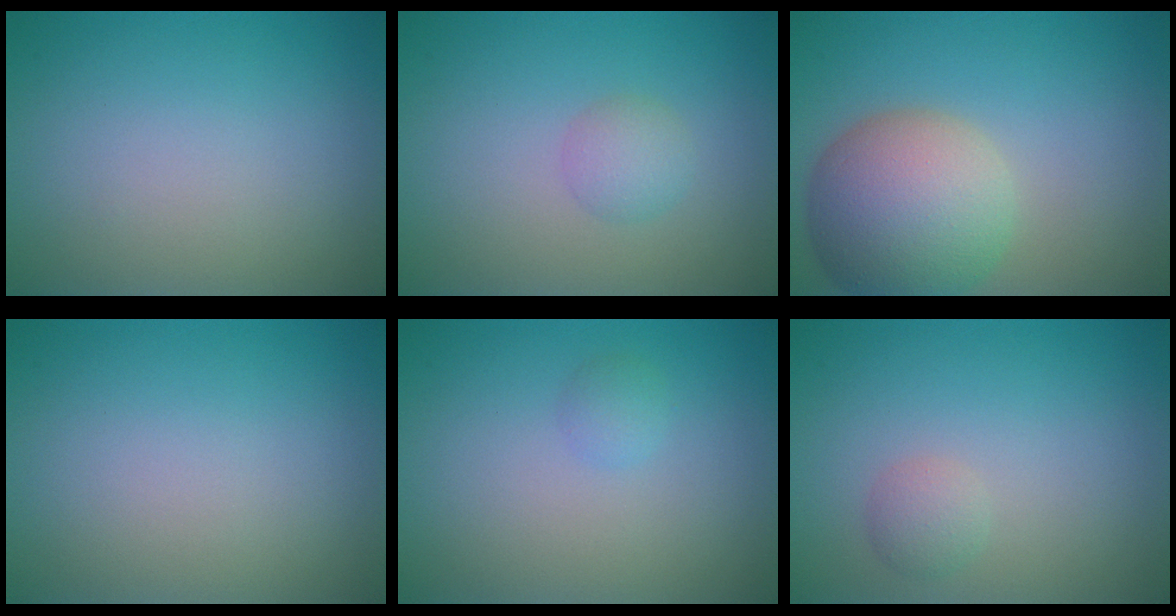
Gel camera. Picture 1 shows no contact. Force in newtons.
{"total": 1.5, "press": 1.5, "slide": 0.0}
{"total": 8.5, "press": 8.5, "slide": 0.7}
{"total": 0.0}
{"total": 0.9, "press": 0.9, "slide": 0.0}
{"total": 1.3, "press": 1.3, "slide": 0.2}